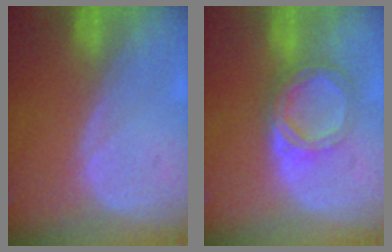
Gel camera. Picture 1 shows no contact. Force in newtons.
{"total": 5.3, "press": 5.1, "slide": 1.4}